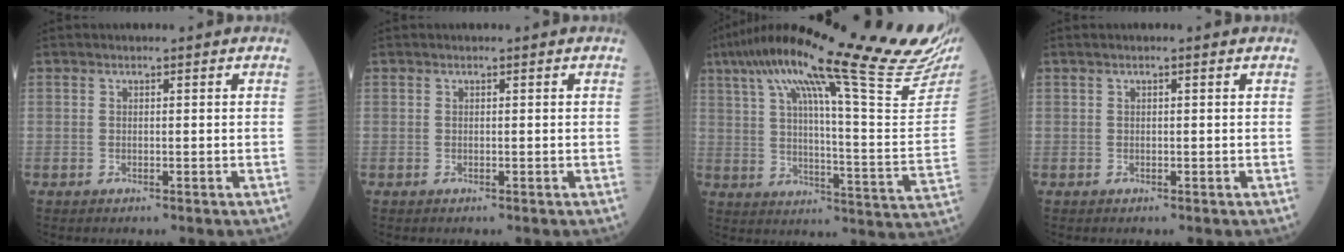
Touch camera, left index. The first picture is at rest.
{"total": 0.0}
{"total": 33.7, "force": [26.3, 2.0, 21.0], "torque": [-0.271, -0.025, 0.347]}
{"total": 0.7, "force": [0.4, -0.1, 0.6], "torque": [-0.017, 0.012, 0.008]}